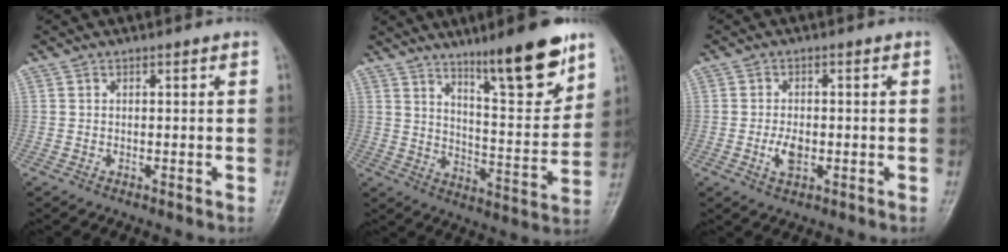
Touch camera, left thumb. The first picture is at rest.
{"total": 15.6, "force": [10.5, 2.9, 11.1], "torque": [-0.143, -0.075, 0.173]}
{"total": 4.0, "force": [-1.0, 2.3, 3.1], "torque": [-0.056, 0.001, -0.016]}